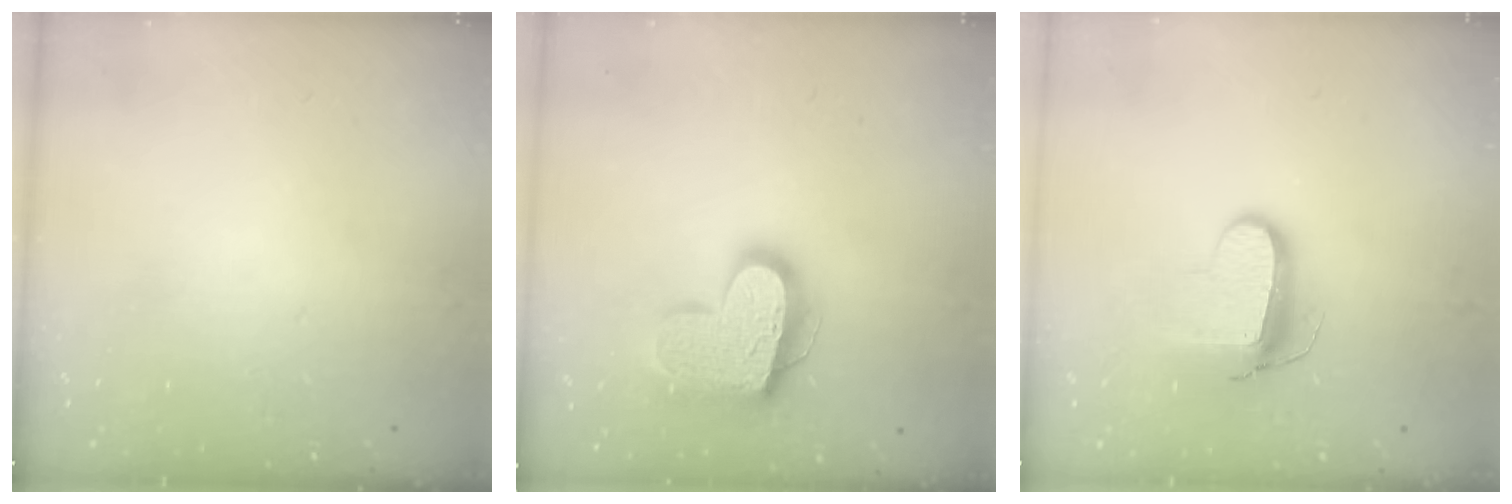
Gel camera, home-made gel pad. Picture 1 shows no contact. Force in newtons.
{"total": 17.5, "press": 17.4, "slide": 1.6}
{"total": 9.6, "press": 9.6, "slide": 0.9}